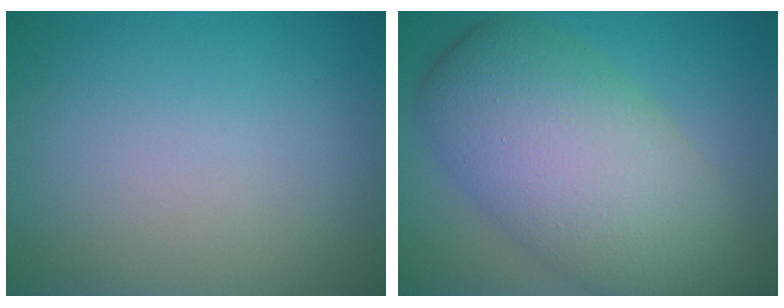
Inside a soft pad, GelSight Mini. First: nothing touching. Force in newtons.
{"total": 11.2, "press": 11.2, "slide": 0.8}